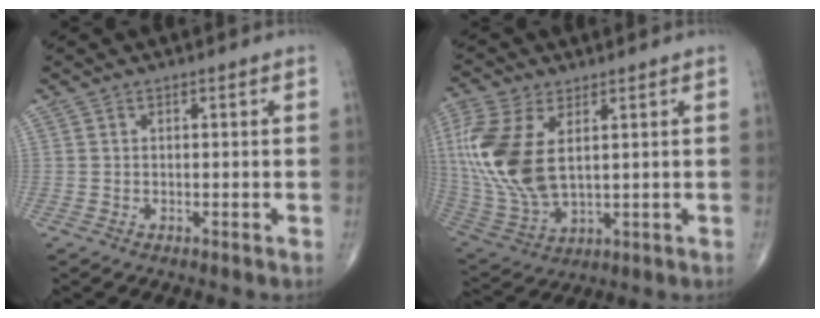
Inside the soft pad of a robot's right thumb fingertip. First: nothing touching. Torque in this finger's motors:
{"motor_torque": [0.15, 0.32, 1.40, 0.46, 0.18]}